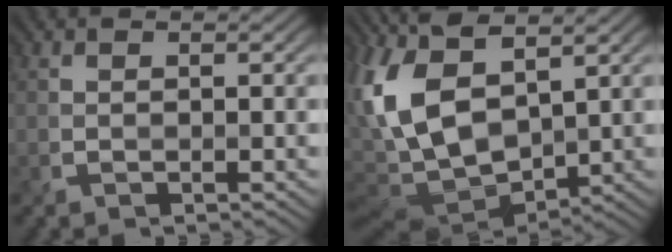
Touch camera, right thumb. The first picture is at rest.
{"total": 16.0, "force": [2.2, 7.9, 13.8], "torque": [-0.321, 0.013, 0.040]}